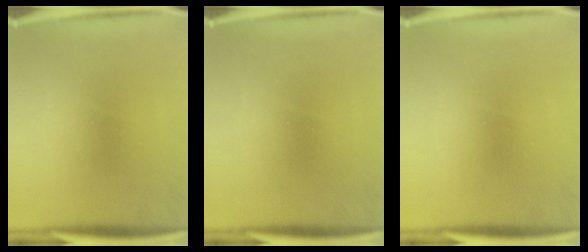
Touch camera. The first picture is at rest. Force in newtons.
{"total": 0.0}
{"total": 0.0}